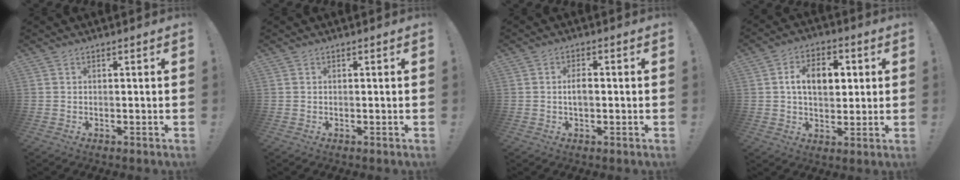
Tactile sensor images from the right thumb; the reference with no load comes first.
{"total": 0.0}
{"total": 3.1, "force": [-0.3, 1.4, 2.8], "torque": [-0.044, 0.005, -0.008]}
{"total": 11.4, "force": [2.0, 7.5, 8.3], "torque": [-0.127, 0.015, 0.036]}